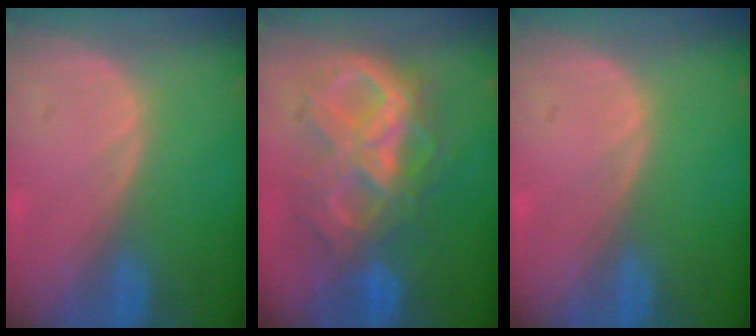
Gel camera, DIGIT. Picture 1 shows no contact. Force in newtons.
{"total": 10.7, "press": 10.6, "slide": 1.1}
{"total": 0.0}